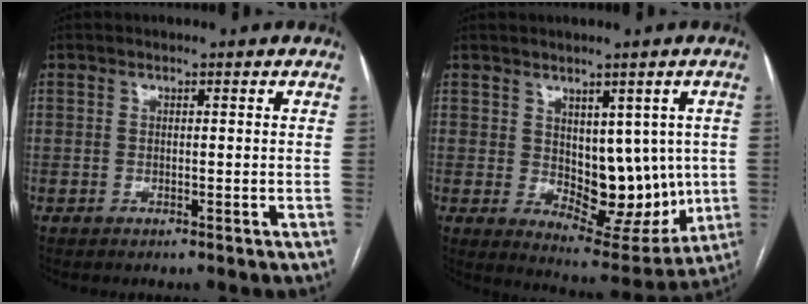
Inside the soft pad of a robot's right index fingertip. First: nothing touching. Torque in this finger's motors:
{"motor_torque": [0.05, 0.13, 0.06, 0.02]}